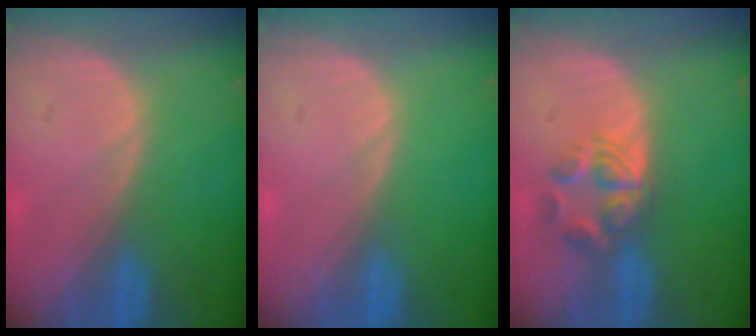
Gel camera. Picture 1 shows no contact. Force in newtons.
{"total": 0.0}
{"total": 5.7, "press": 4.7, "slide": 3.2}